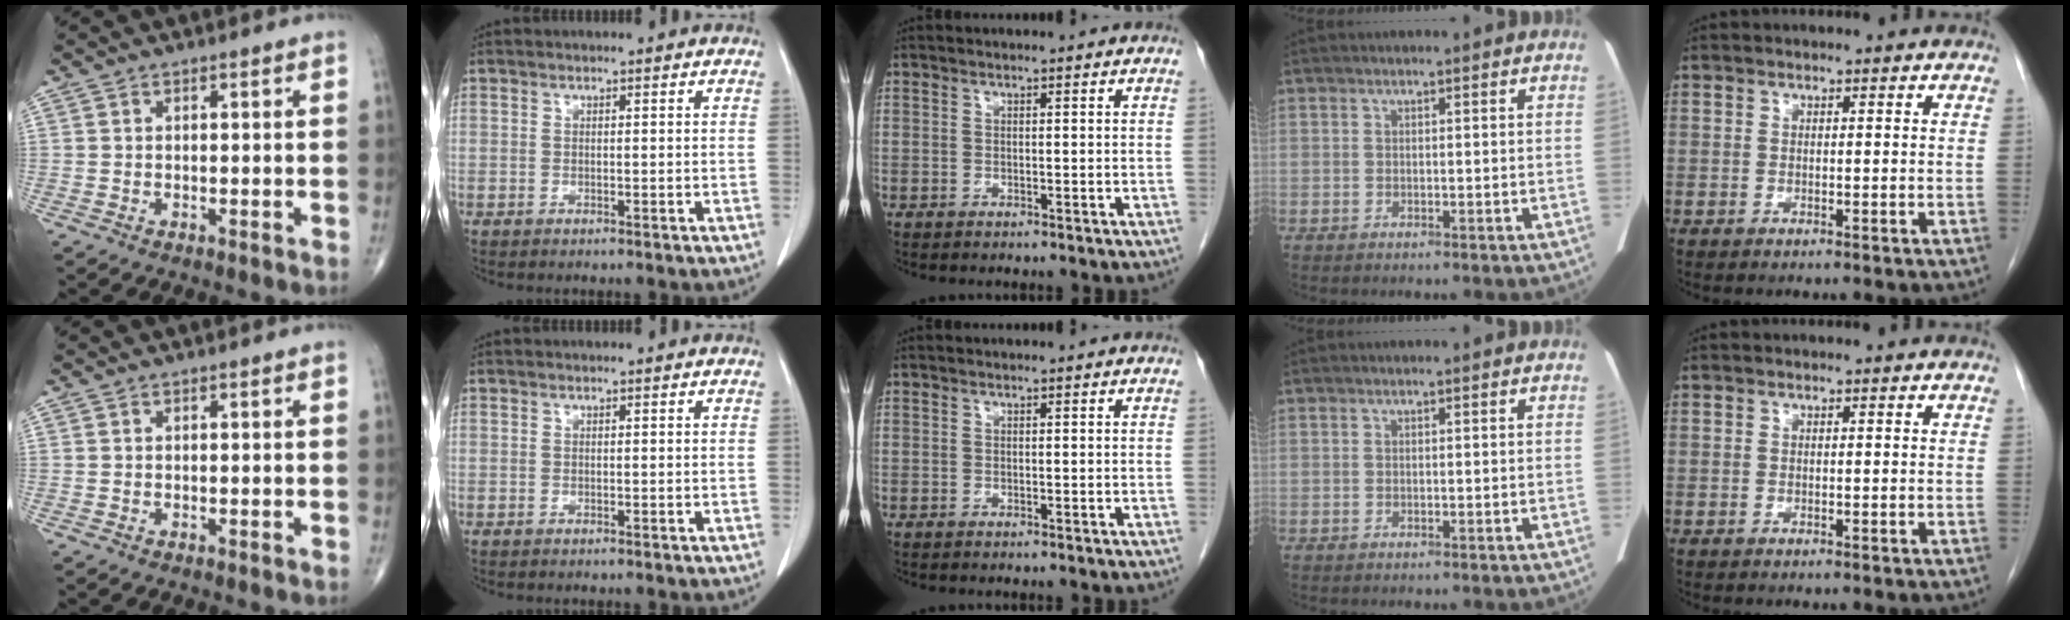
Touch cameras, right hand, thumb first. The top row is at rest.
{}